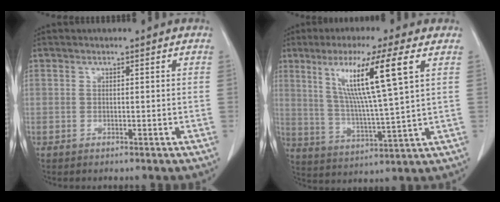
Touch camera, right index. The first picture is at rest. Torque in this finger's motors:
{"motor_torque": [1.55, 0.59, 0.78, 0.21]}